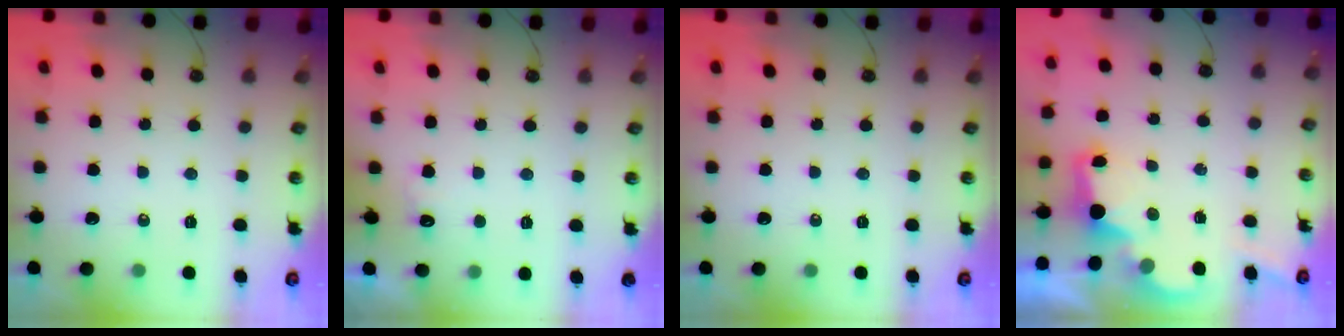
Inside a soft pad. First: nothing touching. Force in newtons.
{"total": 5.1, "press": 5.1, "slide": 0.8}
{"total": 0.0}
{"total": 3.0, "press": 2.9, "slide": 0.6}